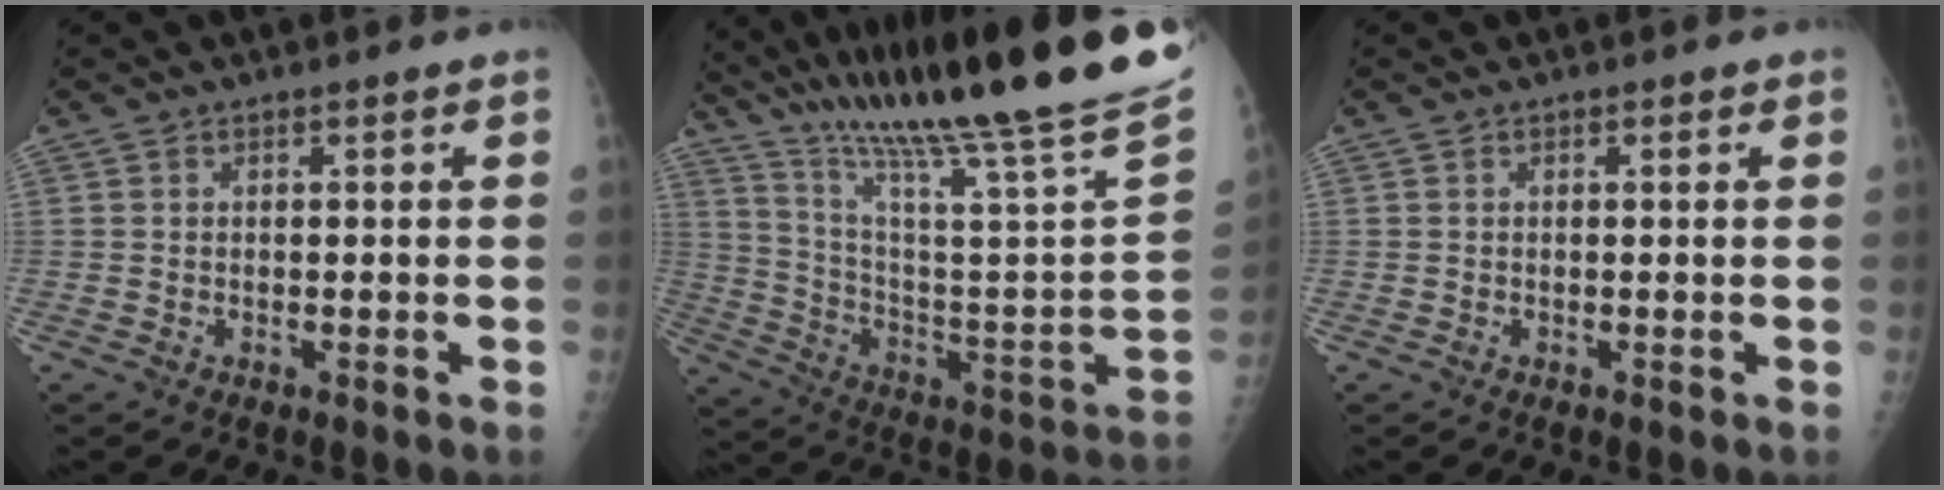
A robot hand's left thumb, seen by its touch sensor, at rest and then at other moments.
{"total": 32.3, "force": [25.2, 1.3, 20.2], "torque": [-0.313, -0.117, 0.382]}
{"total": 0.5, "force": [0.3, 0.1, 0.4], "torque": [-0.004, 0.000, 0.003]}